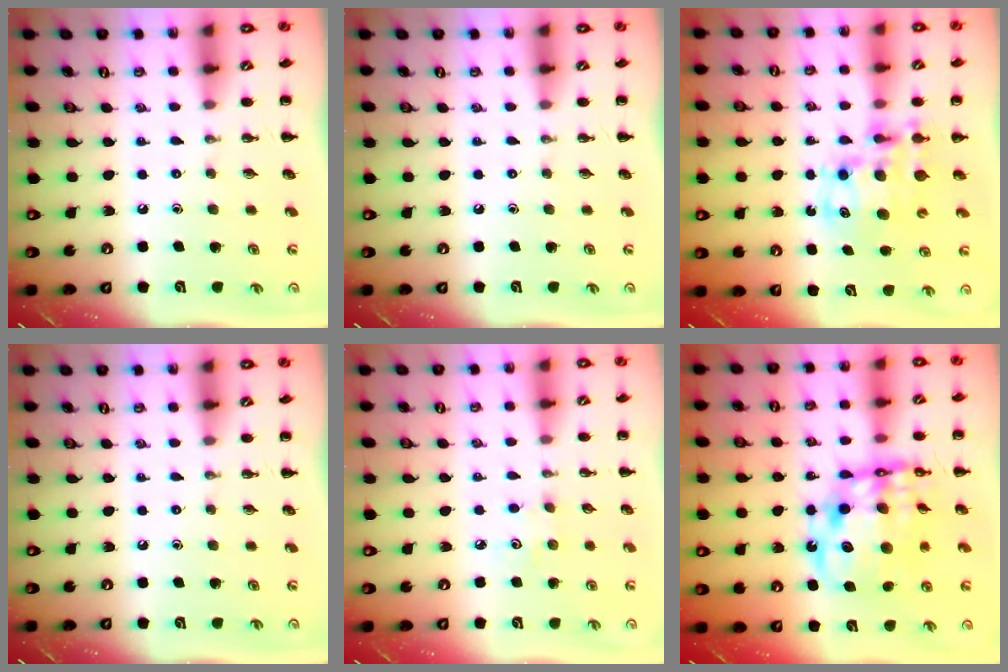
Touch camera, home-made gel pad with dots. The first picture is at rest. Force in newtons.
{"total": 0.0}
{"total": 11.0, "press": 10.6, "slide": 2.8}
{"total": 0.0}
{"total": 2.7, "press": 2.6, "slide": 0.8}
{"total": 16.3, "press": 15.8, "slide": 4.0}